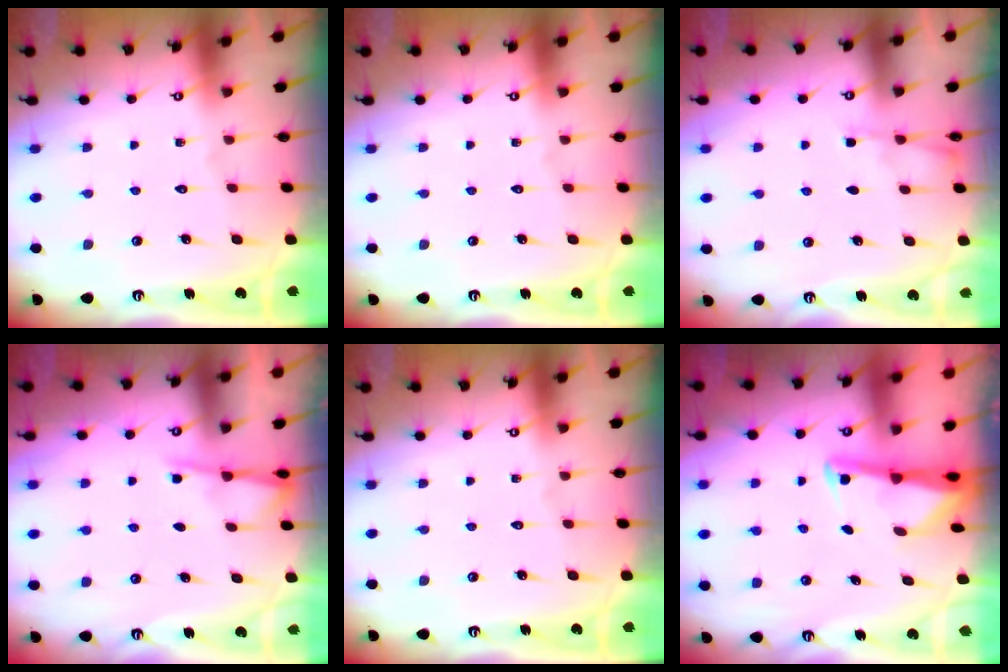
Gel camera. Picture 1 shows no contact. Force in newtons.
{"total": 0.0}
{"total": 2.4, "press": 2.4, "slide": 0.5}
{"total": 3.9, "press": 3.8, "slide": 0.6}
{"total": 0.0}
{"total": 3.0, "press": 3.0, "slide": 0.3}